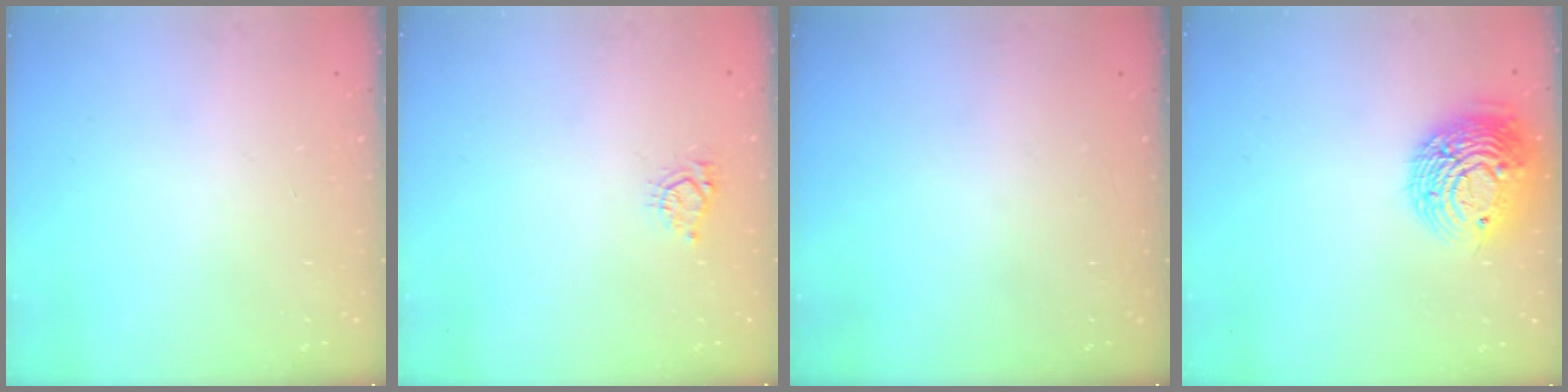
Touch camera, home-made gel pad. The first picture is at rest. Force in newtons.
{"total": 5.2, "press": 5.1, "slide": 0.6}
{"total": 0.0}
{"total": 13.9, "press": 13.8, "slide": 1.0}